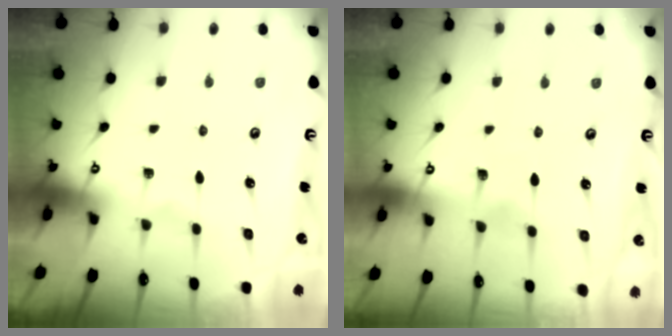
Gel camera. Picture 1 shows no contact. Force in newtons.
{"total": 4.9, "press": 4.9, "slide": 0.6}